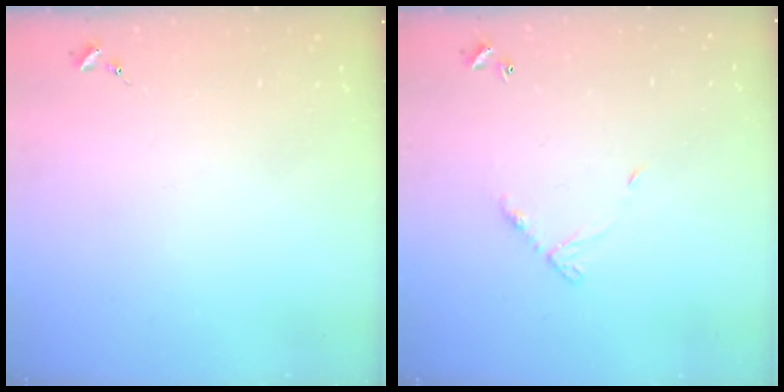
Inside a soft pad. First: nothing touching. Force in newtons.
{"total": 6.9, "press": 6.8, "slide": 0.6}